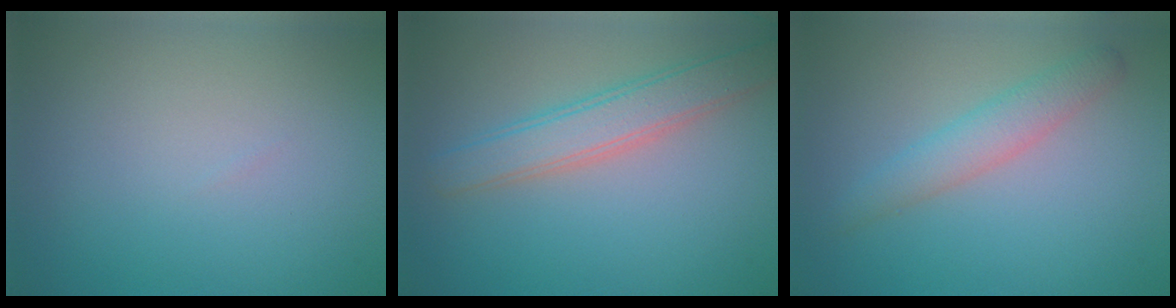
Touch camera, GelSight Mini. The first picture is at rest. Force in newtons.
{"total": 4.0, "press": 4.0, "slide": 0.4}
{"total": 2.7, "press": 2.7, "slide": 0.0}